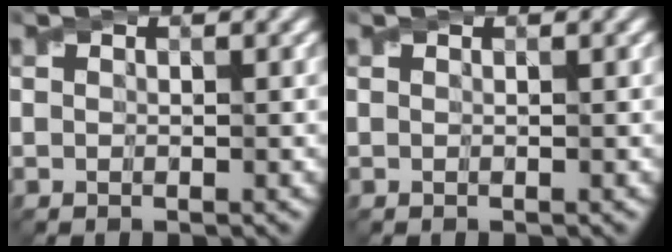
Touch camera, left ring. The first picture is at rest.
{"total": 0.0}